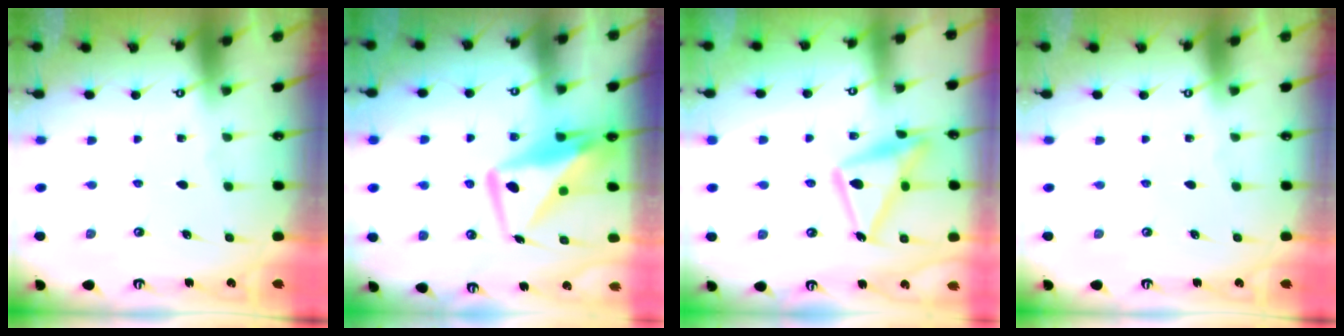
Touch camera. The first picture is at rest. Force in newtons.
{"total": 11.3, "press": 11.2, "slide": 0.9}
{"total": 15.8, "press": 15.7, "slide": 1.3}
{"total": 0.0}